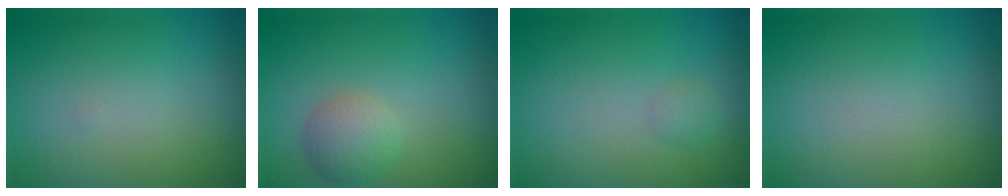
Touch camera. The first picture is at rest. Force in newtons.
{"total": 2.7, "press": 2.7, "slide": 0.1}
{"total": 1.0, "press": 1.0, "slide": 0.0}
{"total": 0.0}